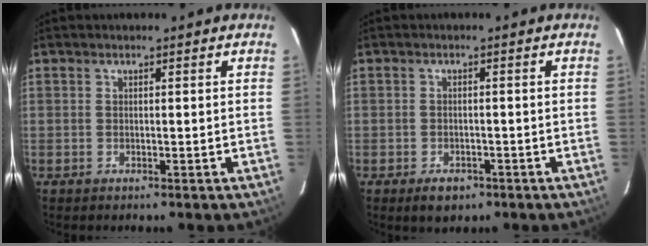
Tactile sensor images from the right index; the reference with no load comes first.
{"total": 3.2, "force": [-1.9, 2.1, 1.4], "torque": [-0.020, 0.001, -0.021]}